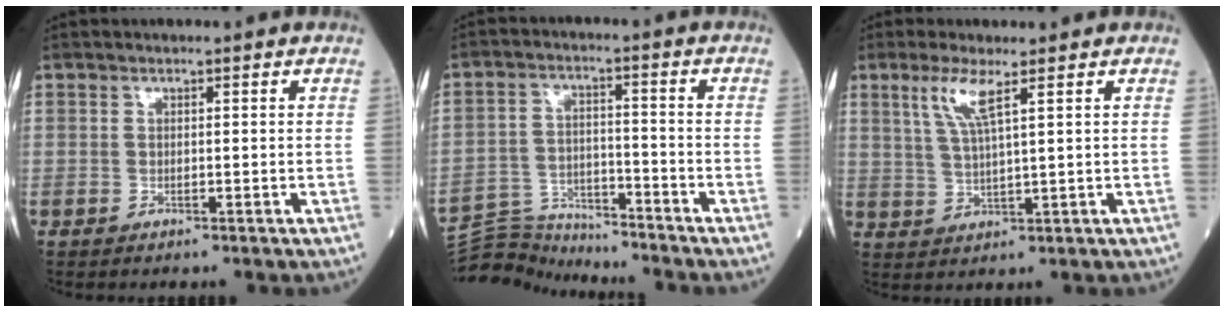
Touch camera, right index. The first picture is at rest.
{"total": 8.3, "force": [-8.1, 0.4, -1.3], "torque": [0.015, 0.022, -0.147]}
{"total": 5.0, "force": [2.6, 0.1, 4.3], "torque": [-0.094, -0.001, 0.055]}